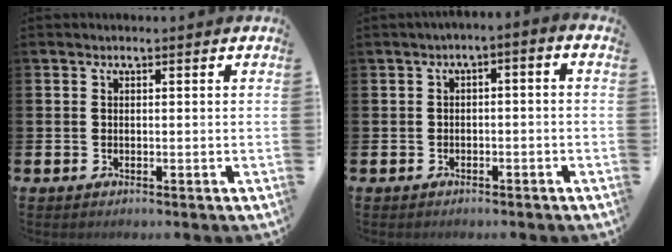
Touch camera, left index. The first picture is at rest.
{"total": 1.9, "force": [-1.7, 0.2, 0.8], "torque": [-0.018, 0.005, -0.039]}